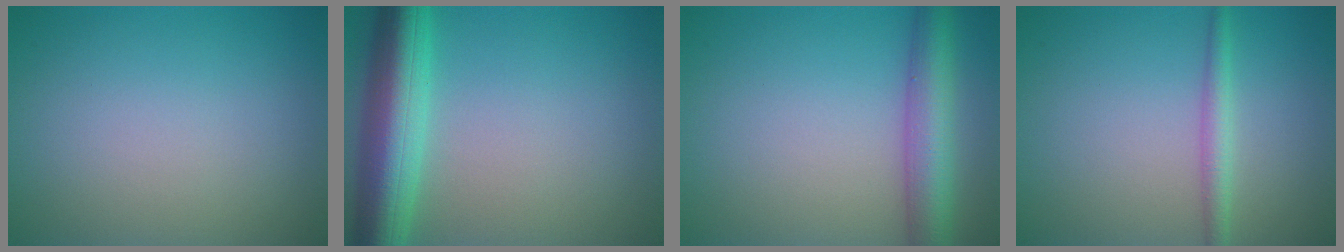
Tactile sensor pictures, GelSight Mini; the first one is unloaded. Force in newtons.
{"total": 7.7, "press": 7.7, "slide": 0.3}
{"total": 5.2, "press": 5.2, "slide": 0.1}
{"total": 2.0, "press": 2.0, "slide": 0.1}